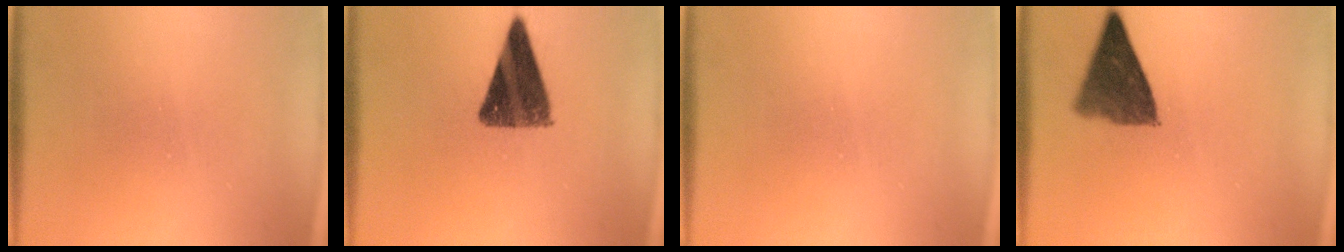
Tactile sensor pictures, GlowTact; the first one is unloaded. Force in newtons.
{"total": 10.9}
{"total": 0.0}
{"total": 8.5}